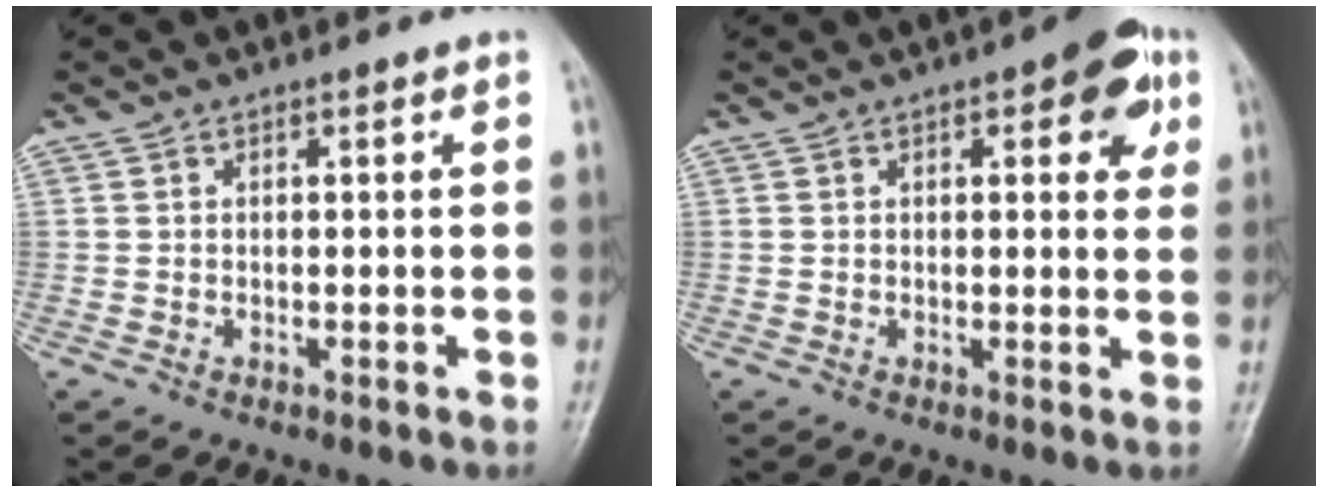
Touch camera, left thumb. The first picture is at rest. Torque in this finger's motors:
{"motor_torque": [0.73, 0.66, 0.73, -0.23, 0.01]}